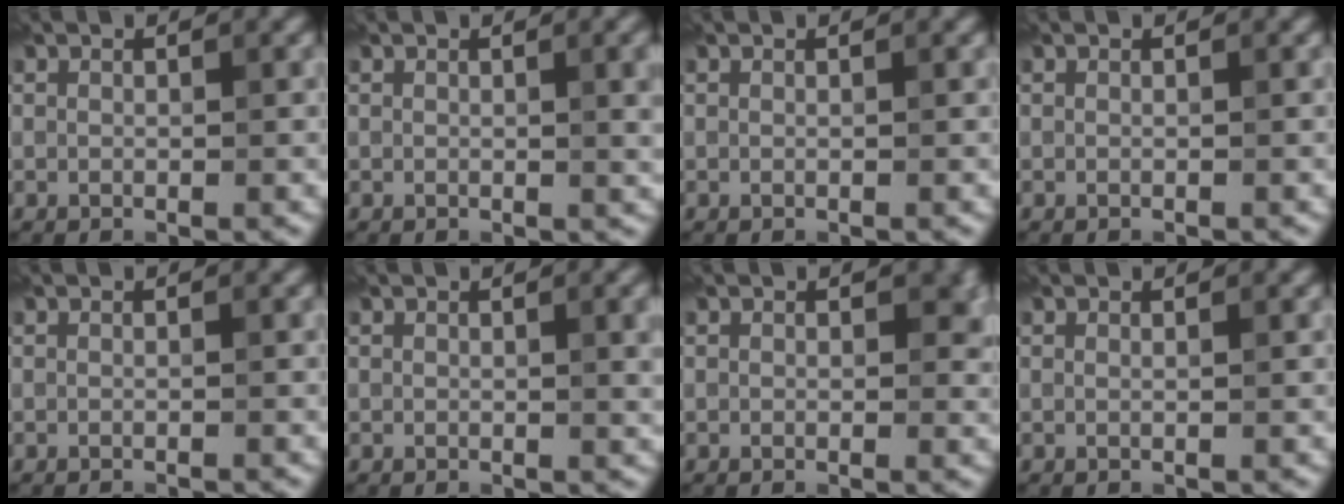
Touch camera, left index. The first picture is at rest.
{"total": 3.3, "force": [0.6, 1.0, 3.1], "torque": [-0.029, 0.006, 0.005]}
{"total": 0.0}
{"total": 0.5, "force": [-0.2, 0.2, 0.5], "torque": [0.001, 0.000, -0.008]}
{"total": 1.1, "force": [-0.8, 0.3, 0.6], "torque": [0.003, -0.006, -0.020]}
{"total": 2.6, "force": [0.5, 0.8, 2.5], "torque": [-0.023, 0.003, 0.003]}
{"total": 1.6, "force": [0.3, 1.2, 1.1], "torque": [-0.010, -0.004, -0.001]}
{"total": 0.7, "force": [0.3, 0.3, 0.6], "torque": [-0.002, -0.005, -0.004]}